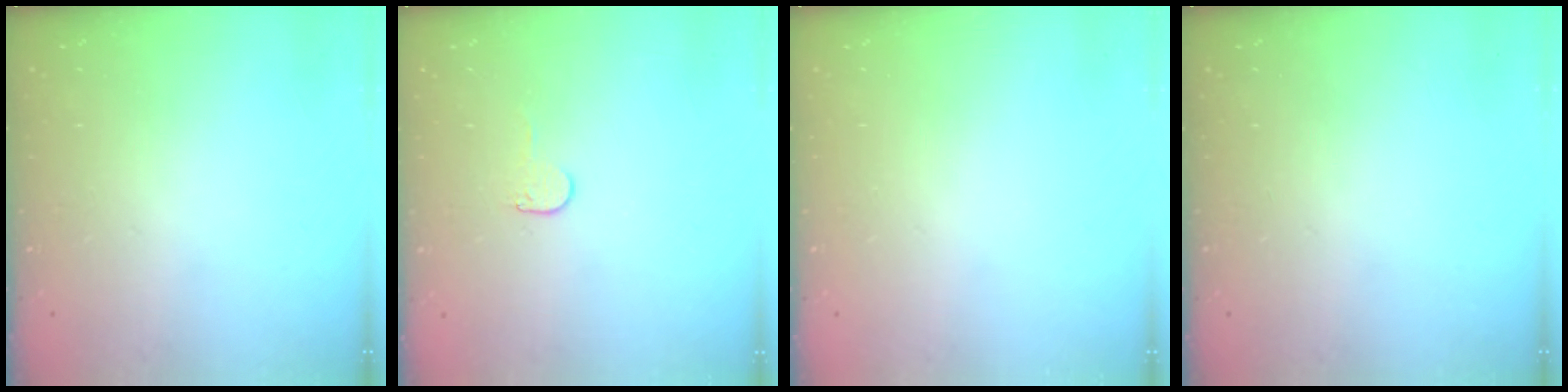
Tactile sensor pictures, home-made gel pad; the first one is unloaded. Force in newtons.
{"total": 4.5, "press": 4.5, "slide": 0.5}
{"total": 0.0}
{"total": 0.0}